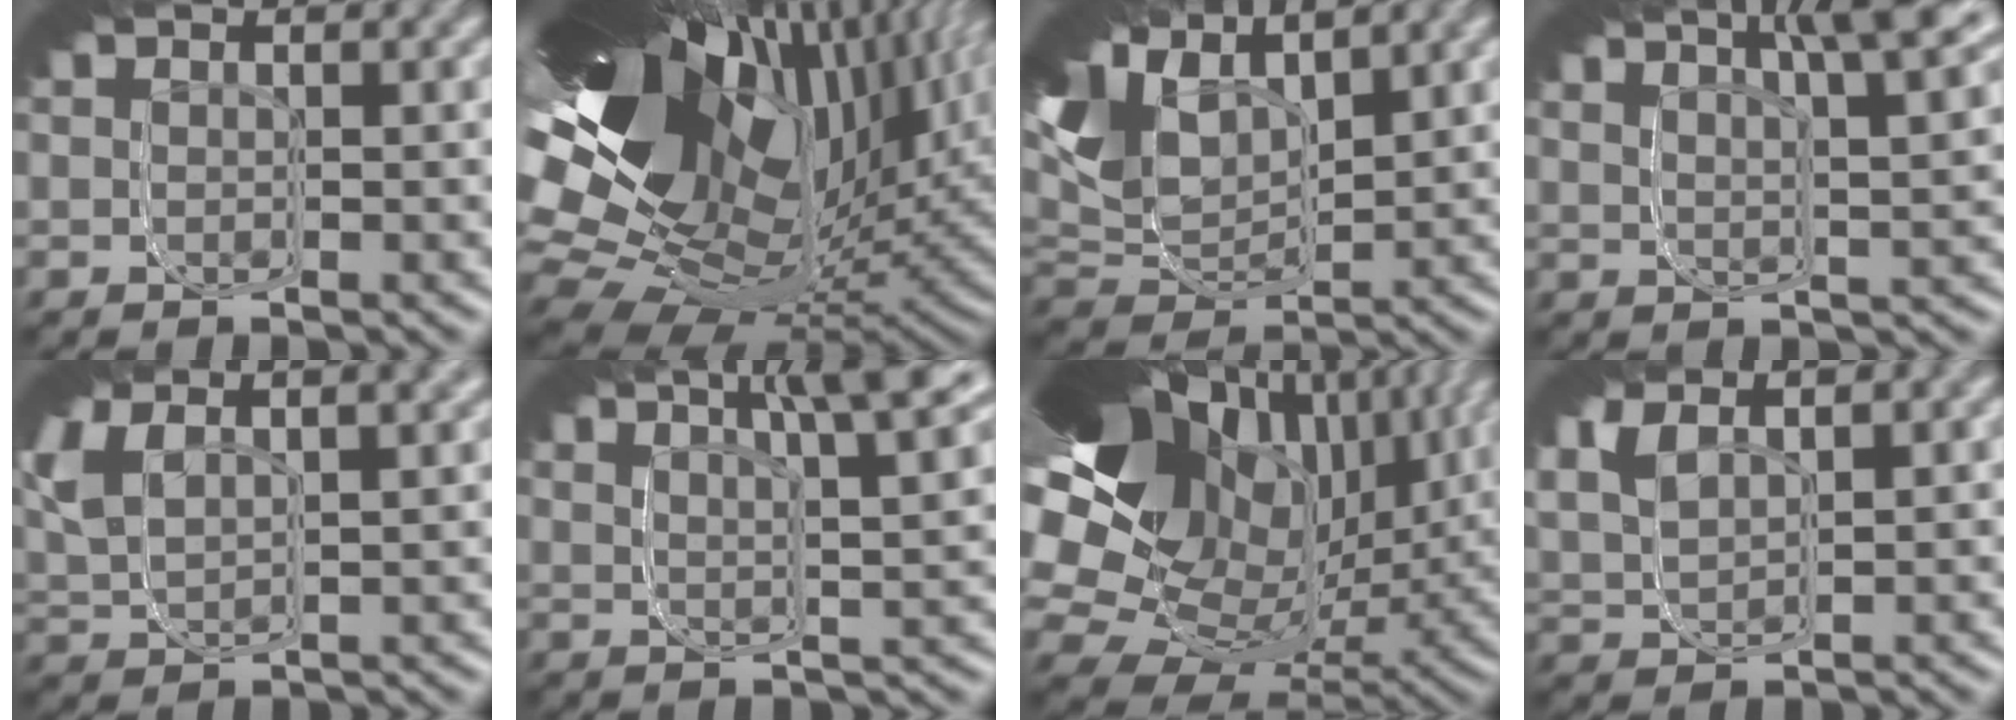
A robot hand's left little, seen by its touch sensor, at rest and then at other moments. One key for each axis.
{"total": 28.5, "fx": 0.5, "fy": 15.2, "fz": 24.0, "tx": -0.300, "ty": 0.013, "tz": -0.009}
{"total": 12.9, "fx": 2.5, "fy": 8.2, "fz": 9.6, "tx": -0.149, "ty": 0.021, "tz": 0.024}
{"total": 7.0, "fx": 4.1, "fy": 2.7, "fz": 5.0, "tx": -0.080, "ty": 0.034, "tz": 0.040}
{"total": 6.4, "fx": 2.3, "fy": 4.2, "fz": 4.2, "tx": -0.094, "ty": 0.013, "tz": 0.029}
{"total": 7.7, "fx": 4.5, "fy": 3.0, "fz": 5.6, "tx": -0.086, "ty": 0.038, "tz": 0.043}
{"total": 26.2, "fx": 0.6, "fy": 15.3, "fz": 21.2, "tx": -0.253, "ty": 0.002, "tz": 0.003}
{"total": 4.4, "fx": 2.1, "fy": 2.6, "fz": 2.8, "tx": -0.074, "ty": 0.015, "tz": 0.026}